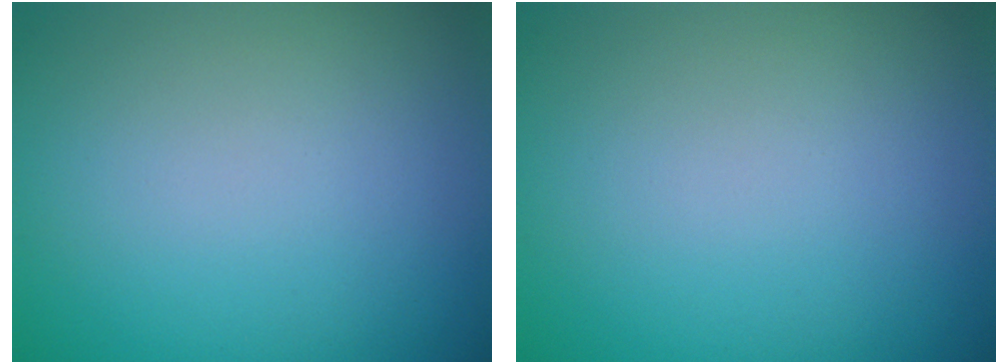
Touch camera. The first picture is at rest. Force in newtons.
{"total": 0.0}